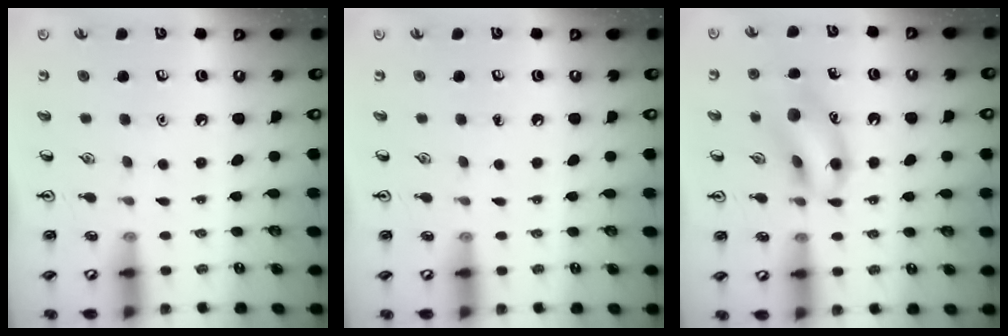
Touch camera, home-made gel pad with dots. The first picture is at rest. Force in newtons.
{"total": 0.0}
{"total": 13.0, "press": 12.8, "slide": 2.1}